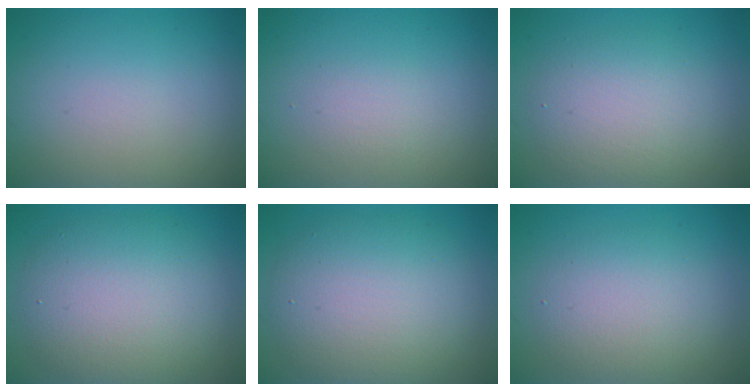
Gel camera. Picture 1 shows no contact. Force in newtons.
{"total": 1.3, "press": 1.3, "slide": 0.1}
{"total": 4.4, "press": 4.3, "slide": 0.6}
{"total": 7.0, "press": 7.0, "slide": 0.3}
{"total": 7.3, "press": 7.3, "slide": 0.4}
{"total": 4.2, "press": 4.2, "slide": 0.1}